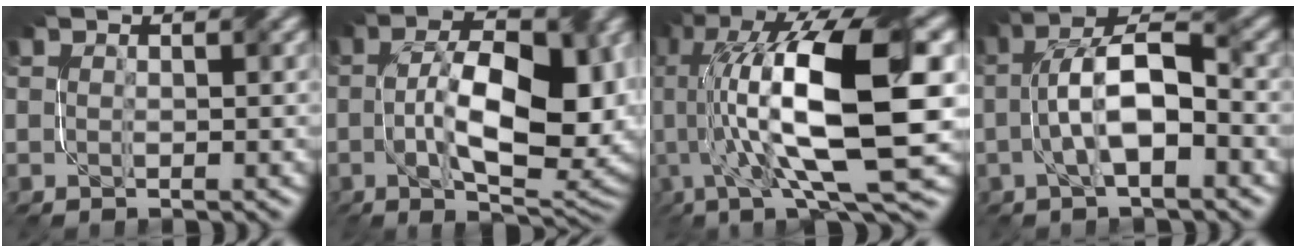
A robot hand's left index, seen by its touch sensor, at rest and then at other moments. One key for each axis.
{"total": 13.0, "fx": -0.6, "fy": 6.0, "fz": 11.5, "tx": -0.180, "ty": 0.002, "tz": -0.001}
{"total": 16.4, "fx": 1.0, "fy": 4.7, "fz": 15.7, "tx": -0.278, "ty": 0.022, "tz": 0.028}
{"total": 6.8, "fx": -1.1, "fy": 2.2, "fz": 6.3, "tx": -0.110, "ty": 0.023, "tz": -0.019}